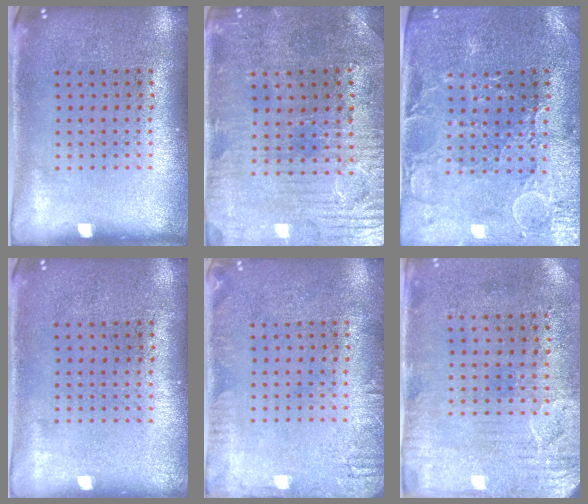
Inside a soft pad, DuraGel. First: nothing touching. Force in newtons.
{"total": 1.5, "press": 1.3, "slide": 0.6}
{"total": 1.1, "press": 1.0, "slide": 0.4}
{"total": 0.0}
{"total": 1.7, "press": 1.7, "slide": 0.2}
{"total": 3.3, "press": 2.7, "slide": 2.0}